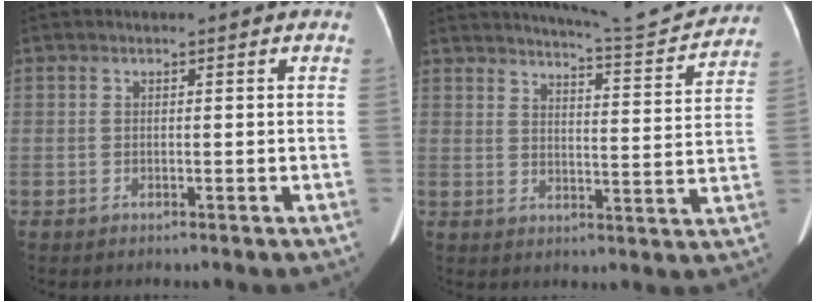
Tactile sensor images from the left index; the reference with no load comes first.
{"total": 12.4, "force": [12.0, 0.1, 3.1], "torque": [-0.050, -0.023, 0.152]}